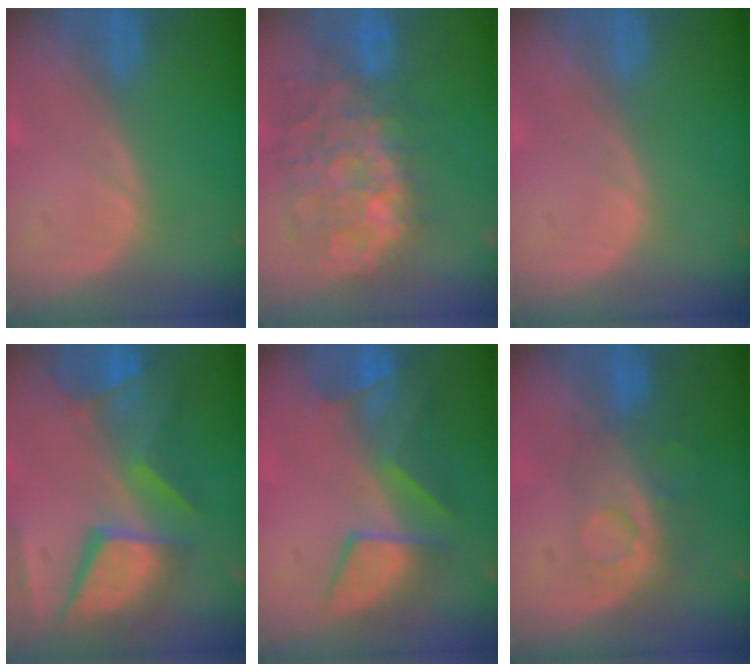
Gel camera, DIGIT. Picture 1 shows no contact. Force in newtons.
{"total": 11.7, "press": 10.8, "slide": 4.4}
{"total": 0.0}
{"total": 12.1, "press": 9.9, "slide": 6.9}
{"total": 7.5, "press": 7.4, "slide": 1.2}
{"total": 8.5, "press": 7.1, "slide": 4.6}